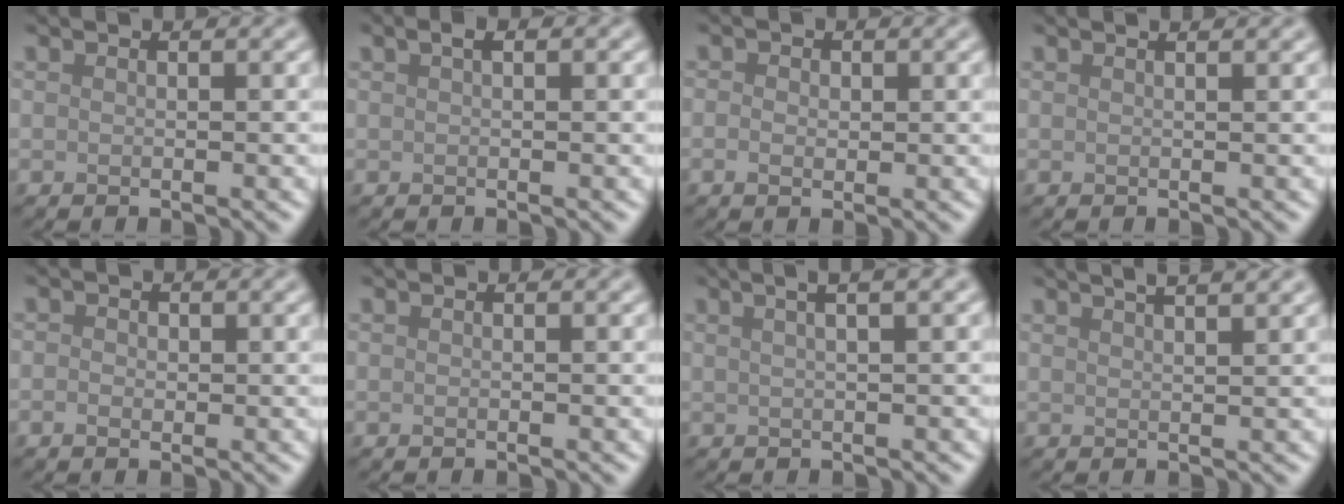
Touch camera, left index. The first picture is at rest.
{"total": 1.2, "force": [0.7, 0.4, 0.9], "torque": [-0.015, 0.004, 0.012]}
{"total": 1.3, "force": [0.1, 1.0, 0.8], "torque": [-0.015, 0.000, -0.003]}
{"total": 1.6, "force": [1.3, 0.5, 0.8], "torque": [-0.007, 0.001, 0.007]}
{"total": 1.0, "force": [0.0, 0.8, 0.6], "torque": [-0.011, -0.002, -0.004]}
{"total": 0.0}
{"total": 5.1, "force": [2.9, 1.9, 3.8], "torque": [-0.025, 0.033, 0.007]}
{"total": 6.1, "force": [4.1, 2.5, 3.8], "torque": [-0.019, 0.045, 0.026]}